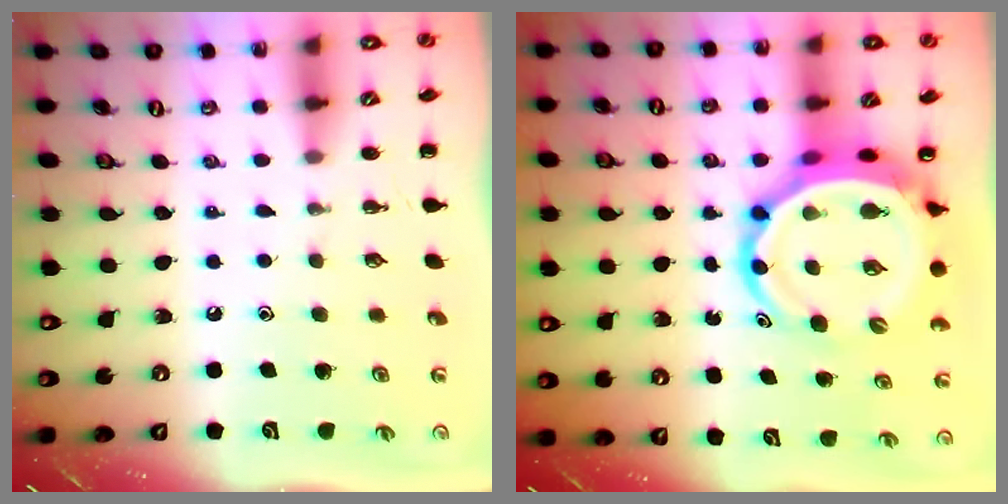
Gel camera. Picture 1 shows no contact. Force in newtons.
{"total": 9.1, "press": 8.7, "slide": 2.5}